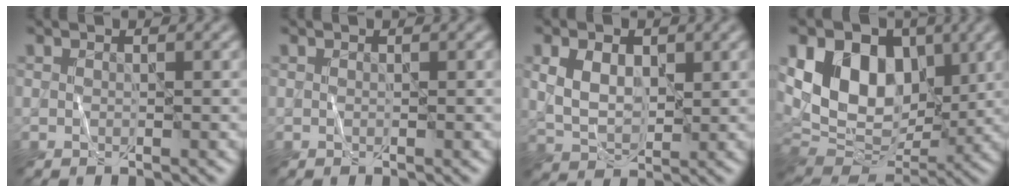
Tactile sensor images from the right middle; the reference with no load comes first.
{"total": 0.0}
{"total": 4.3, "force": [1.1, 2.8, 3.1], "torque": [-0.065, -0.002, 0.021]}
{"total": 10.9, "force": [3.2, 7.6, 7.1], "torque": [-0.117, -0.001, 0.047]}